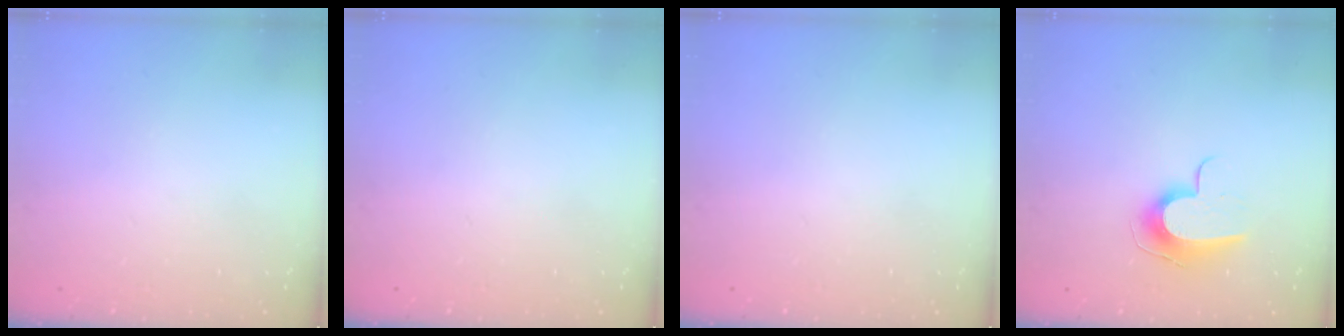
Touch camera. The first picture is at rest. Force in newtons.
{"total": 0.0}
{"total": 0.0}
{"total": 9.9, "press": 9.9, "slide": 0.3}